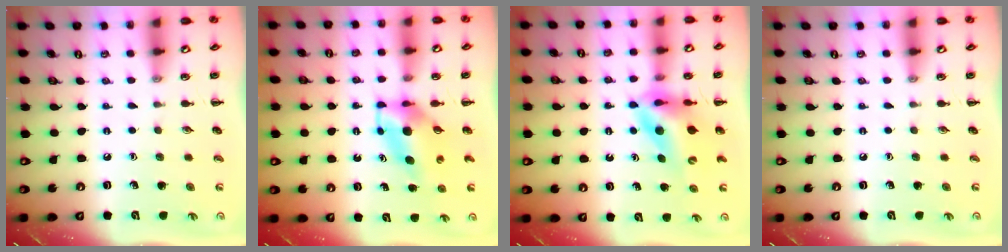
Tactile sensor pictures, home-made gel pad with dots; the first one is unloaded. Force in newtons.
{"total": 5.7, "press": 5.6, "slide": 1.1}
{"total": 9.4, "press": 9.0, "slide": 2.8}
{"total": 0.0}